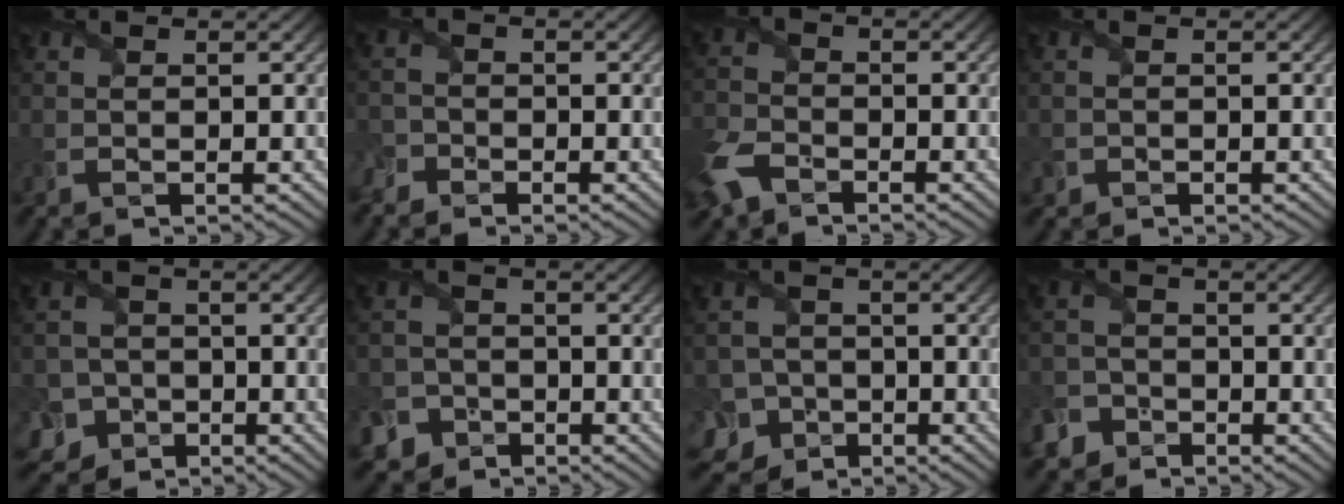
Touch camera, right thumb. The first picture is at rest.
{"total": 2.0, "force": [-1.6, 1.2, 0.1], "torque": [0.000, 0.000, -0.045]}
{"total": 6.1, "force": [-4.0, 3.5, 3.1], "torque": [-0.088, -0.014, -0.093]}
{"total": 1.1, "force": [-0.5, 1.0, 0.0], "torque": [0.003, -0.006, -0.012]}
{"total": 7.6, "force": [-3.4, 6.6, 1.7], "torque": [-0.047, -0.022, -0.085]}
{"total": 5.3, "force": [-3.4, 4.0, 0.5], "torque": [0.001, -0.008, -0.073]}
{"total": 8.3, "force": [-4.2, 6.9, 2.1], "torque": [-0.049, -0.029, -0.092]}
{"total": 4.6, "force": [-3.3, 3.2, 0.5], "torque": [0.002, -0.002, -0.072]}